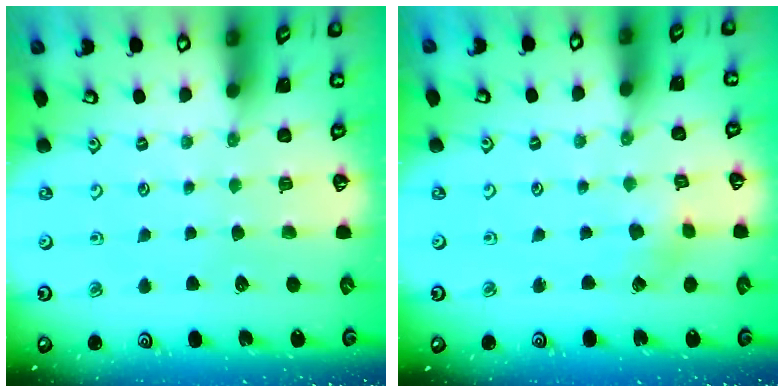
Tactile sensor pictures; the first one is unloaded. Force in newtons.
{"total": 2.5, "press": 2.5, "slide": 0.2}